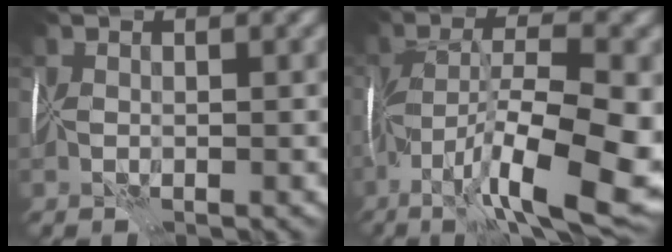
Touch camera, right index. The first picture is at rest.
{"total": 12.5, "force": [-5.3, 2.8, 11.1], "torque": [-0.181, -0.007, -0.087]}